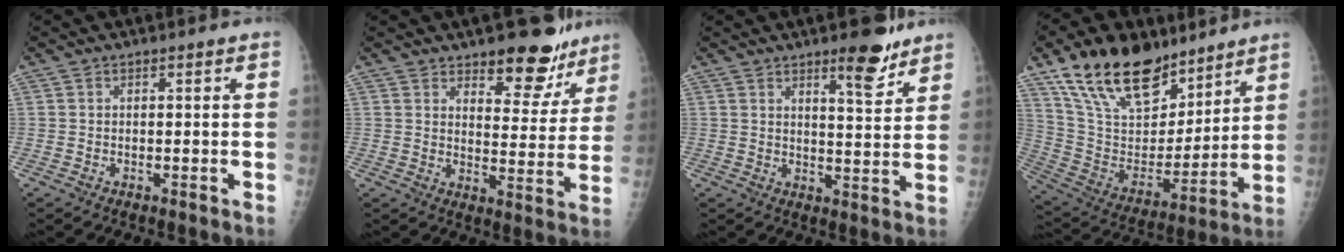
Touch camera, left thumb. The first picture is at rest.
{"total": 11.7, "force": [8.8, 5.1, 5.7], "torque": [-0.026, -0.060, 0.127]}
{"total": 7.6, "force": [5.4, 1.9, 5.0], "torque": [-0.057, -0.039, 0.078]}
{"total": 23.1, "force": [16.0, 11.3, 12.2], "torque": [-0.183, -0.061, 0.291]}